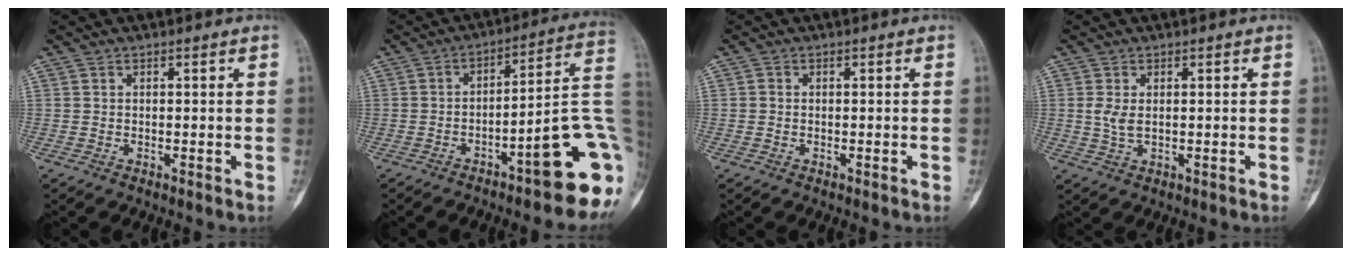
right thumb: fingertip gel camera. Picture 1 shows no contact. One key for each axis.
{"total": 17.5, "fx": -5.7, "fy": 3.5, "fz": 16.1, "tx": -0.158, "ty": 0.043, "tz": -0.073}
{"total": 0.6, "fx": -0.1, "fy": 0.5, "fz": 0.3, "tx": 0.000, "ty": 0.002, "tz": -0.005}
{"total": 2.7, "fx": 0.3, "fy": 1.4, "fz": 2.3, "tx": -0.050, "ty": -0.003, "tz": 0.008}